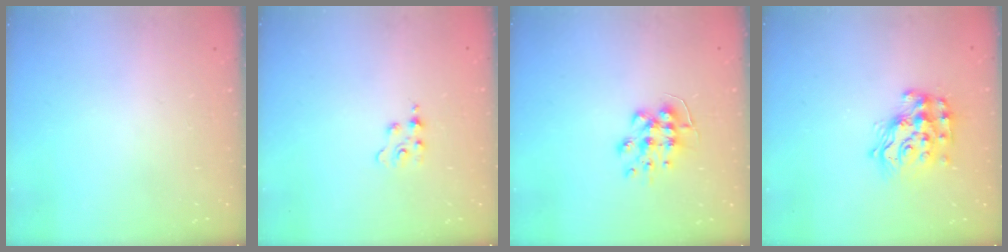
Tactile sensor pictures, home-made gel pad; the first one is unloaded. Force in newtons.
{"total": 1.8, "press": 1.8, "slide": 0.4}
{"total": 8.3, "press": 8.3, "slide": 0.4}
{"total": 13.6, "press": 13.6, "slide": 1.0}